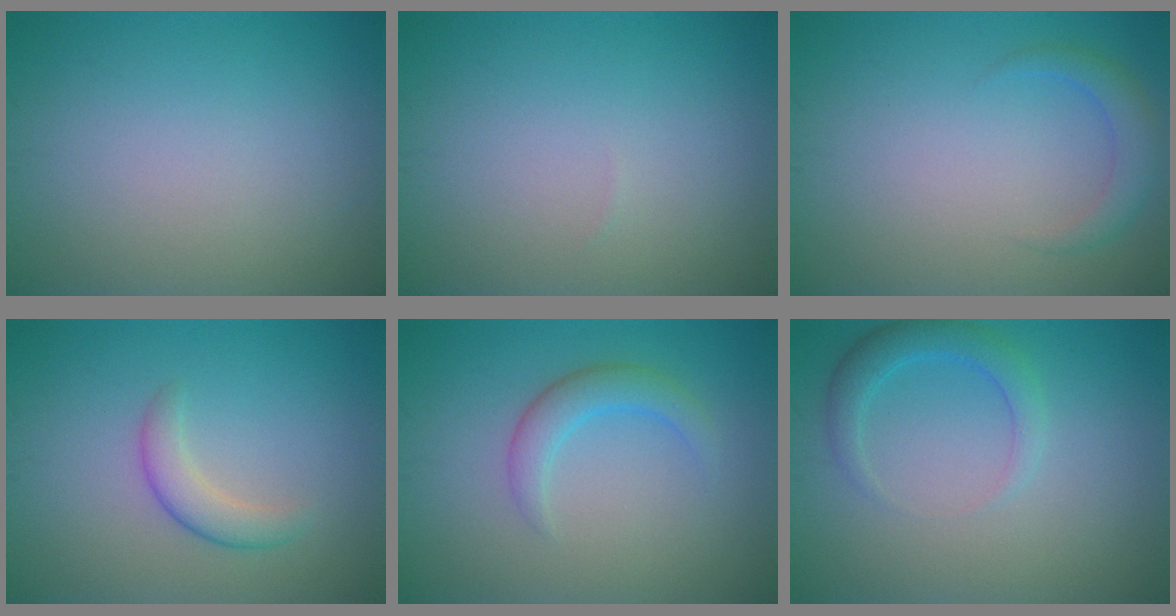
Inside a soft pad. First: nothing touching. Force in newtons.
{"total": 0.0}
{"total": 2.1, "press": 2.1, "slide": 0.2}
{"total": 2.3, "press": 2.3, "slide": 0.1}
{"total": 2.6, "press": 2.6, "slide": 0.0}
{"total": 2.6, "press": 2.6, "slide": 0.2}